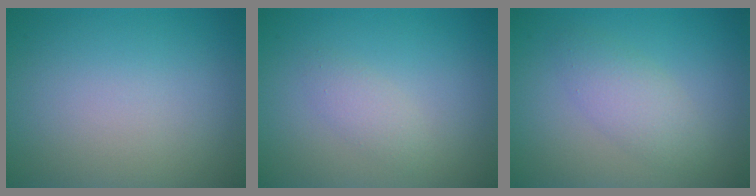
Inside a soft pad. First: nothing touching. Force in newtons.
{"total": 1.4, "press": 1.4, "slide": 0.1}
{"total": 2.7, "press": 2.7, "slide": 0.2}